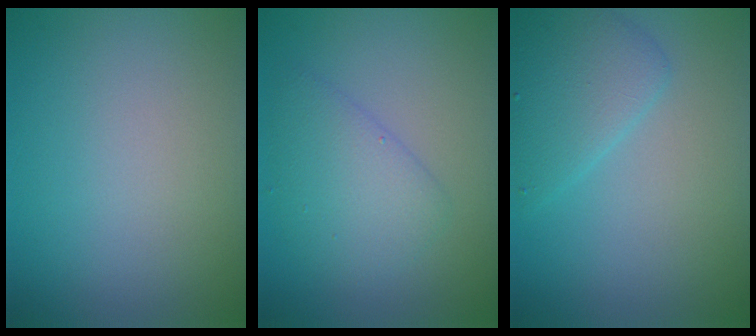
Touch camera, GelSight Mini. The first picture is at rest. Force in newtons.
{"total": 3.2, "press": 3.2, "slide": 0.1}
{"total": 3.3, "press": 3.3, "slide": 0.1}